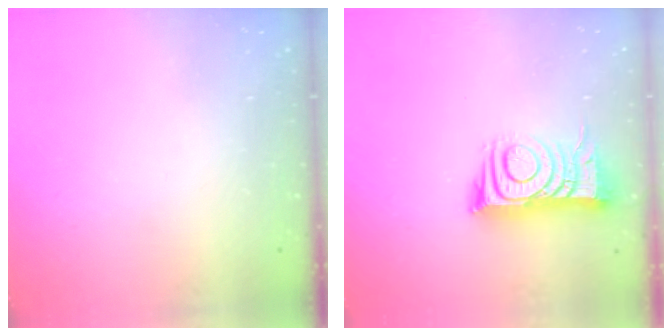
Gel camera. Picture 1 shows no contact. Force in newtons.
{"total": 10.6, "press": 10.5, "slide": 1.1}